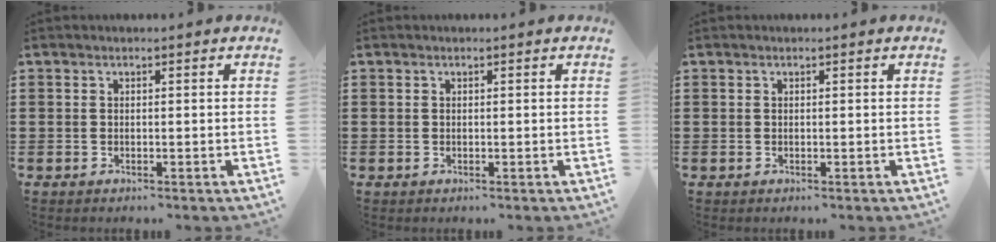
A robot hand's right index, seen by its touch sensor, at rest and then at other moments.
{"total": 0.0}
{"total": 0.0}